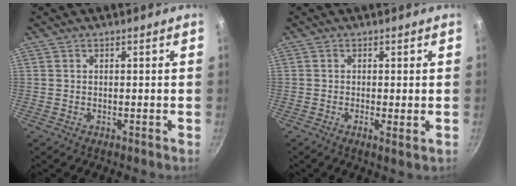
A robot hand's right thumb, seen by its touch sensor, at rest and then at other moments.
{"total": 2.1, "force": [-0.3, 0.5, 2.0], "torque": [-0.036, -0.008, -0.006]}